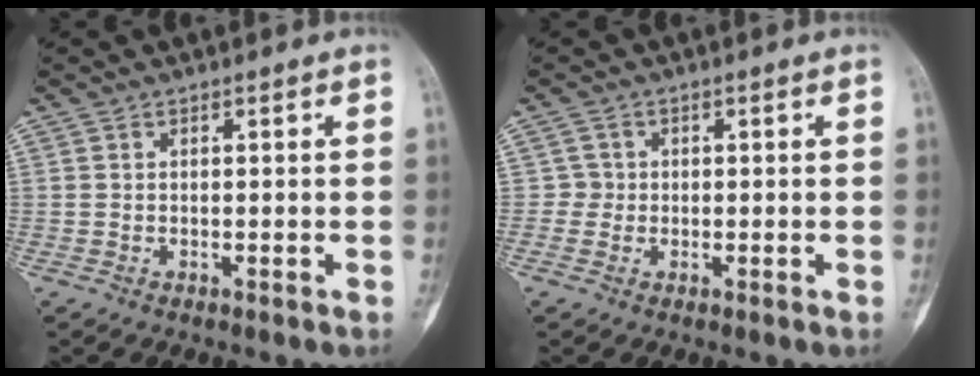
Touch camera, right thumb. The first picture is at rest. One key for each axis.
{"total": 1.8, "fx": -0.2, "fy": 1.7, "fz": -0.2, "tx": 0.017, "ty": 0.008, "tz": -0.010}